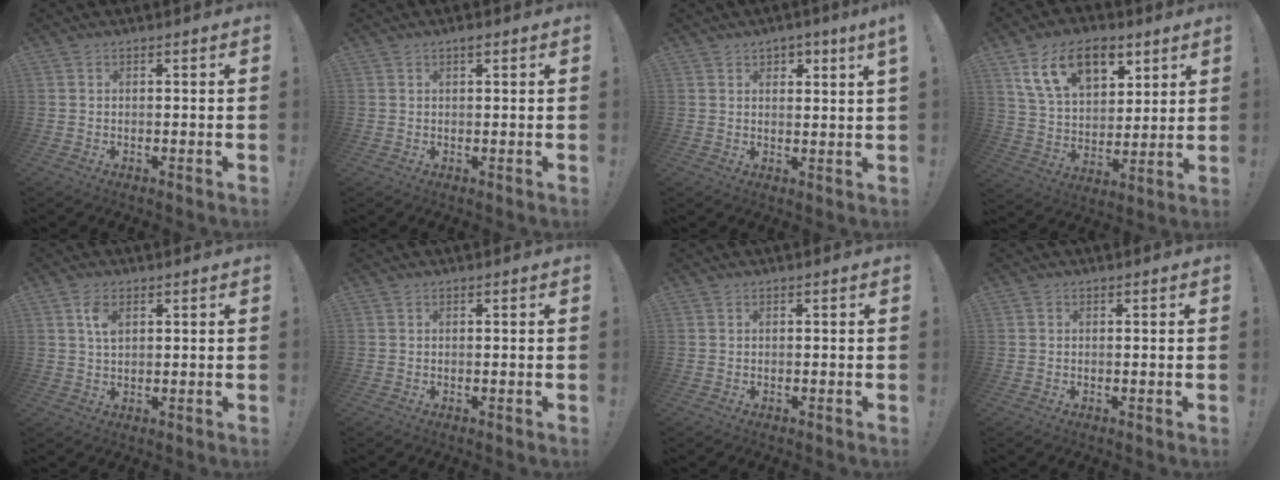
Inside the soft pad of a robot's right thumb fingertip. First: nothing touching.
{"total": 1.1, "force": [0.7, 0.4, 0.7], "torque": [-0.009, -0.001, 0.011]}
{"total": 2.9, "force": [2.1, 0.2, 2.0], "torque": [-0.028, -0.009, 0.034]}
{"total": 17.4, "force": [9.3, 10.5, 10.3], "torque": [-0.169, -0.036, 0.173]}
{"total": 4.6, "force": [1.9, 2.4, 3.4], "torque": [-0.047, -0.005, 0.029]}
{"total": 0.0}
{"total": 0.0}
{"total": 0.0}